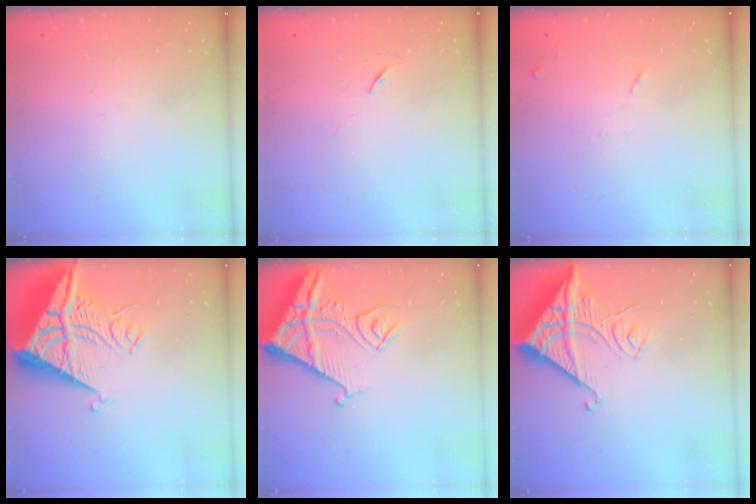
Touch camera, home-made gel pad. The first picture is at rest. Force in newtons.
{"total": 5.7, "press": 5.2, "slide": 2.4}
{"total": 5.7, "press": 5.7, "slide": 0.7}
{"total": 13.3, "press": 13.2, "slide": 1.4}
{"total": 13.5, "press": 13.5, "slide": 1.4}
{"total": 17.1, "press": 17.0, "slide": 1.6}